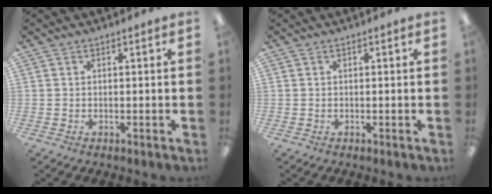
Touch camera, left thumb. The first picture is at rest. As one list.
[{"total": 0.0}]